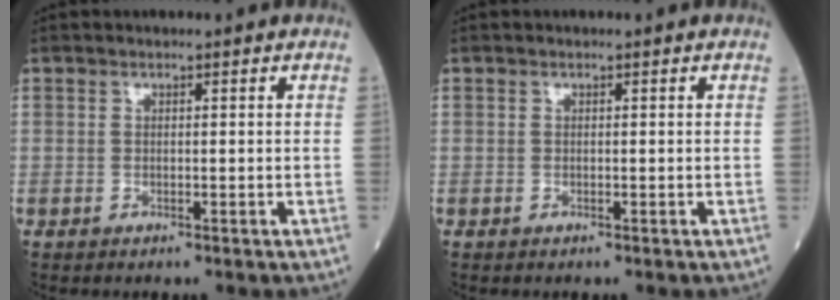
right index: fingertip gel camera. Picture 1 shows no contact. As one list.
[{"total": 0.0}]